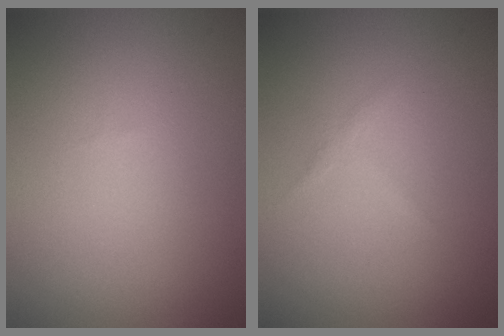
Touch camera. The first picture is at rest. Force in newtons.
{"total": 0.8, "press": 0.8, "slide": 0.1}